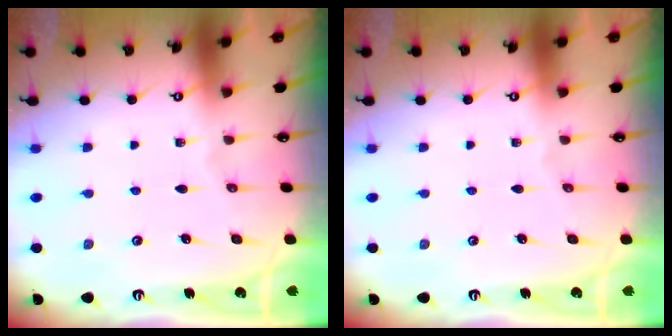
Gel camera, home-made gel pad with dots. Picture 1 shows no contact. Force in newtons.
{"total": 0.0}